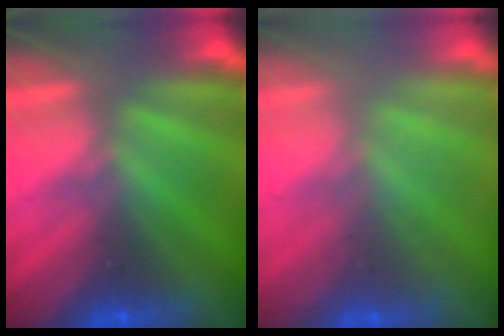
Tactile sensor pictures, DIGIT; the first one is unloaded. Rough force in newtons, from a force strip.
{"total": 2.2}